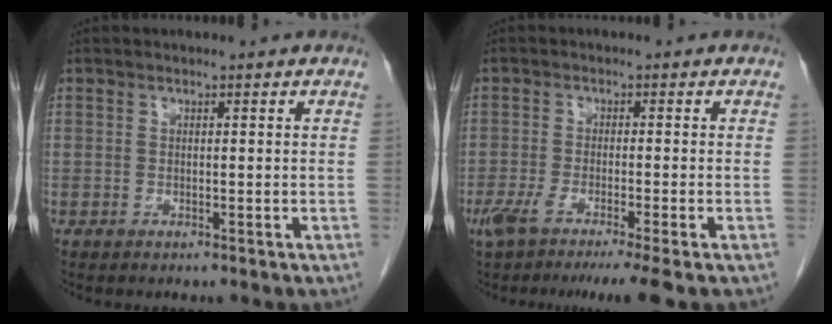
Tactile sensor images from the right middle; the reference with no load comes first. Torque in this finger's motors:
{"motor_torque": [1.24, -0.89, 0.30, 0.11]}